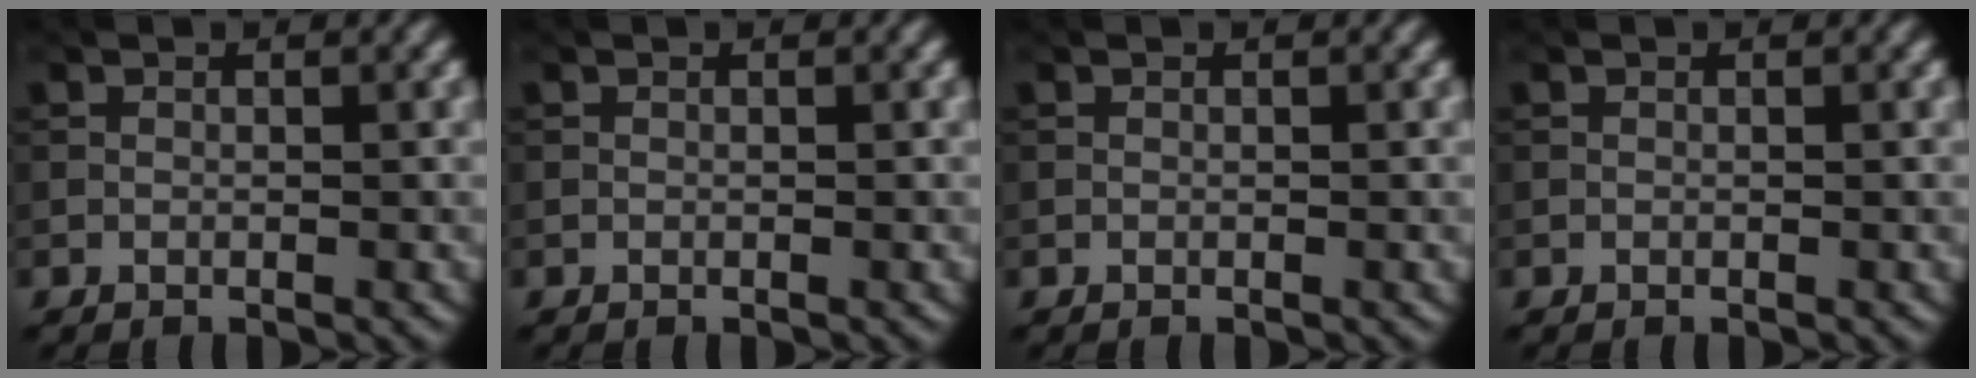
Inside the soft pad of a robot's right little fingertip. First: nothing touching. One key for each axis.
{"total": 0.0}
{"total": 0.0}
{"total": 0.0}